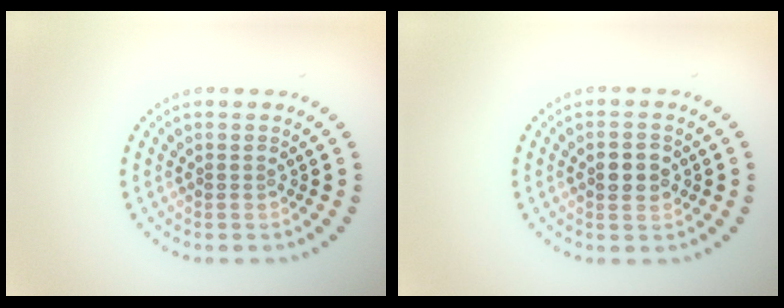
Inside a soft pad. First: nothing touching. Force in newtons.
{"total": 2.7, "press": 2.7, "slide": 0.0}